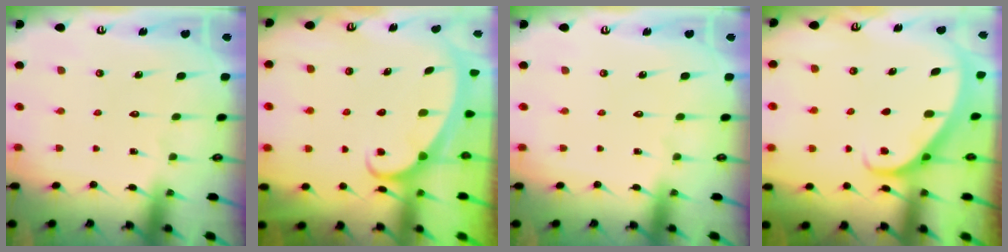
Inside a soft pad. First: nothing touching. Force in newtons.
{"total": 2.3, "press": 2.3, "slide": 0.3}
{"total": 0.0}
{"total": 1.8, "press": 1.8, "slide": 0.1}